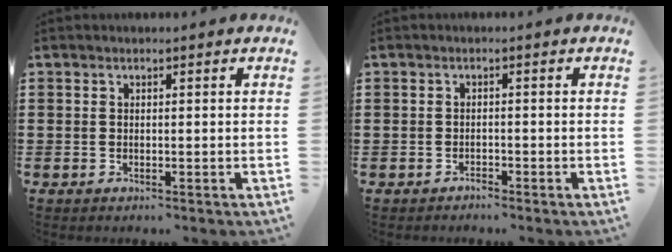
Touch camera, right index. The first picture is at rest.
{"total": 1.1, "force": [-1.1, 0.2, -0.2], "torque": [0.002, 0.005, -0.024]}